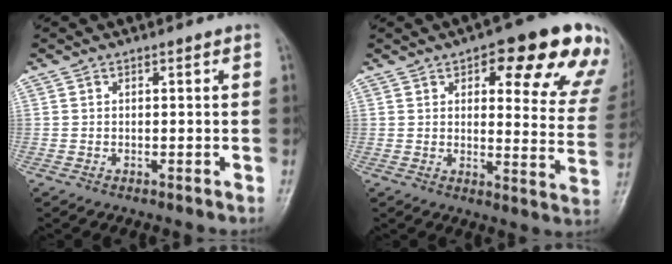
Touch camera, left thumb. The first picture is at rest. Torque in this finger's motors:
{"motor_torque": [0.71, 0.71, 1.48, -1.29, 0.06]}